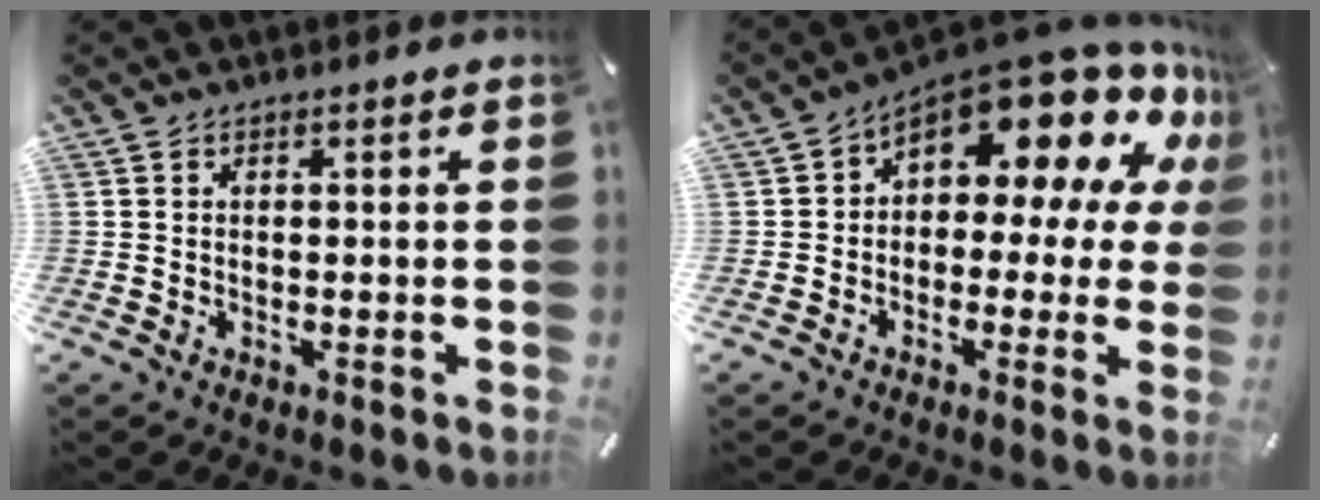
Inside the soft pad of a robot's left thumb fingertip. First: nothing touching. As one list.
[{"total": 17.5, "force": [10.0, 8.9, 11.2], "torque": [-0.163, -0.079, 0.170]}]